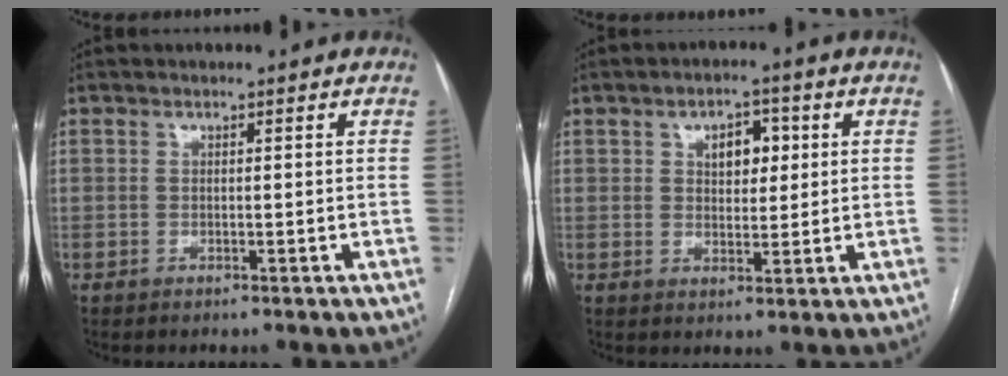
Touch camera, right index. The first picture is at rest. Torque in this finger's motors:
{"motor_torque": [0.10, 0.04, 0.08, 0.04]}